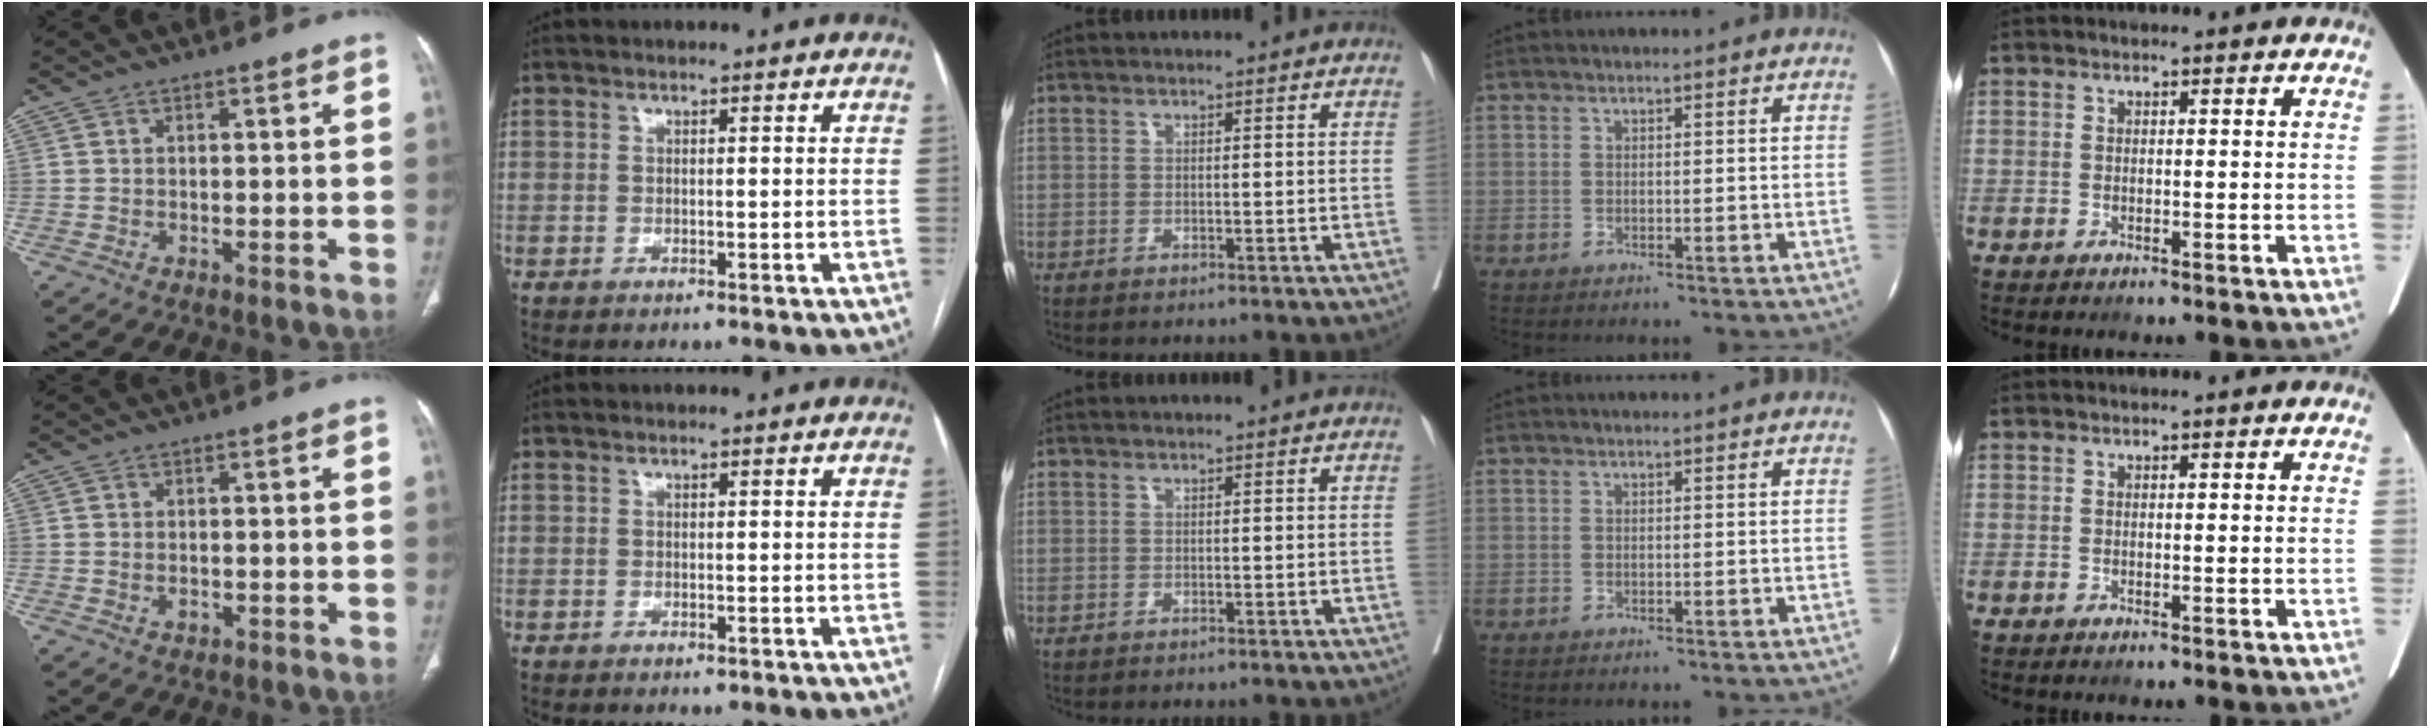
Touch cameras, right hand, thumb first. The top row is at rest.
{"thumb": {"total": 1.5, "force": [-0.4, 1.2, 0.9], "torque": [-0.012, 0.002, -0.003]}, "index": {"total": 0.7, "force": [-0.4, 0.3, 0.4], "torque": [-0.003, 0.000, -0.003]}}